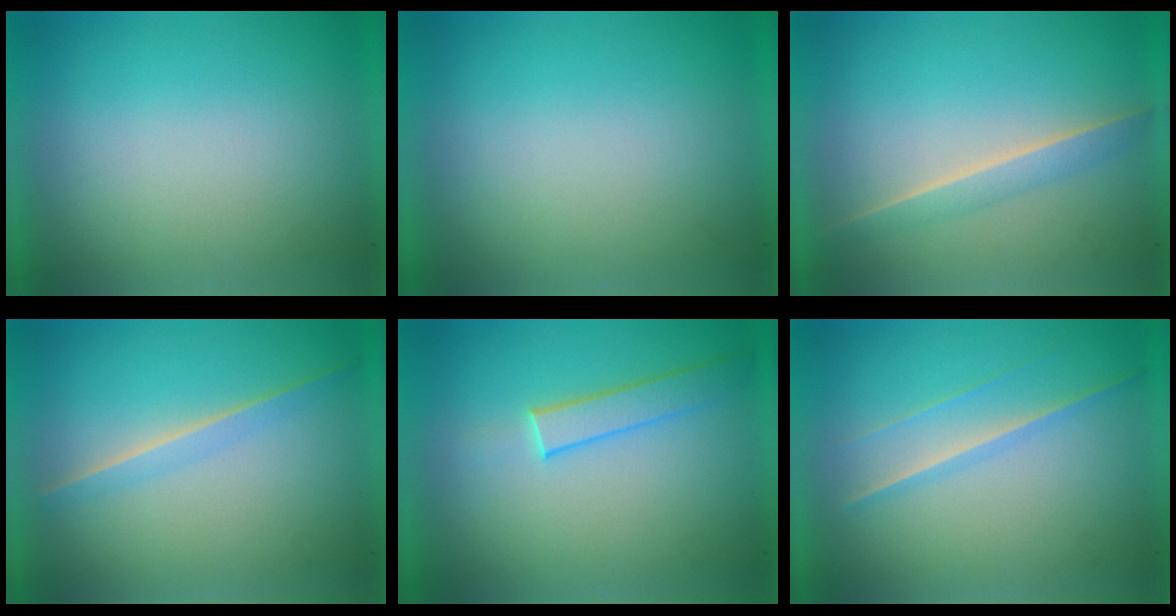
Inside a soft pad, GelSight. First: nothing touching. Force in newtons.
{"total": 0.0}
{"total": 1.7}
{"total": 1.3}
{"total": 1.9}
{"total": 1.3}